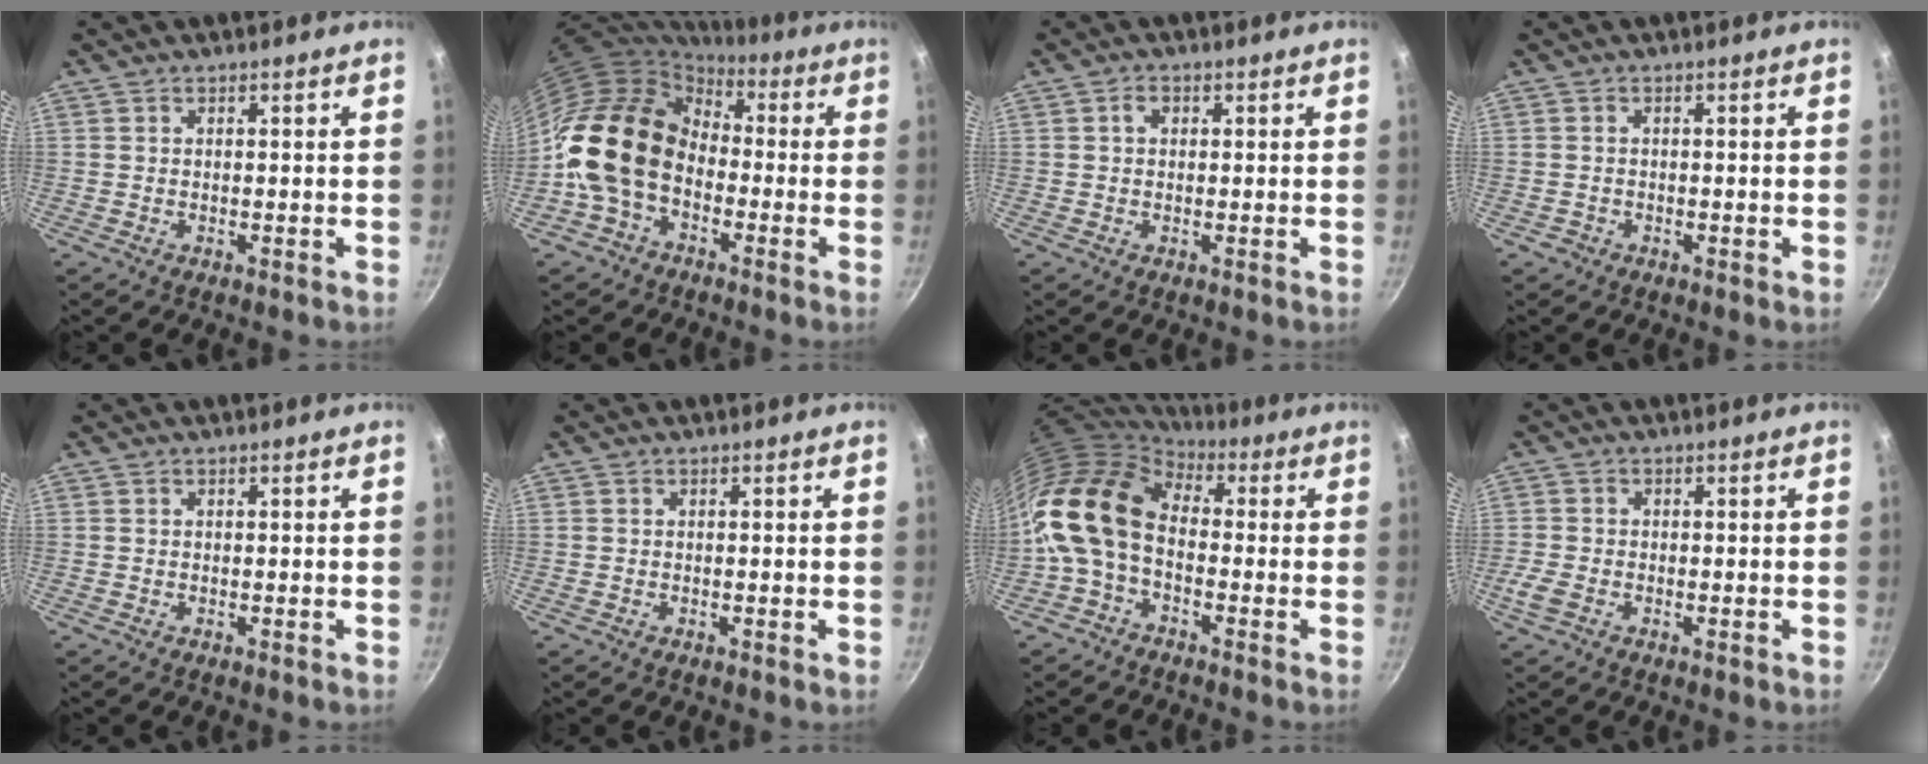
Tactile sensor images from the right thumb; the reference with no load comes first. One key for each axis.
{"total": 17.8, "fx": -2.1, "fy": 13.1, "fz": 11.8, "tx": -0.203, "ty": 0.045, "tz": -0.055}
{"total": 1.7, "fx": 0.4, "fy": 1.3, "fz": 1.1, "tx": -0.014, "ty": 0.004, "tz": 0.003}
{"total": 0.9, "fx": -0.5, "fy": 0.7, "fz": 0.3, "tx": -0.007, "ty": 0.003, "tz": -0.005}
{"total": 0.0}
{"total": 0.0}
{"total": 13.7, "fx": -1.0, "fy": 9.2, "fz": 10.2, "tx": -0.176, "ty": 0.028, "tz": -0.038}
{"total": 3.0, "fx": -1.4, "fy": 1.9, "fz": 1.9, "tx": -0.049, "ty": 0.001, "tz": -0.030}